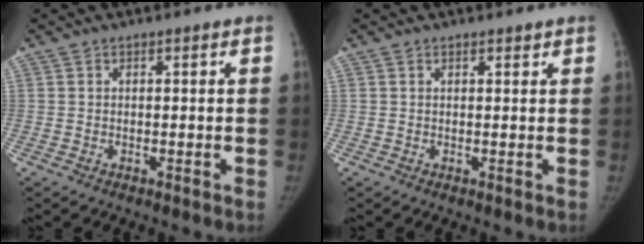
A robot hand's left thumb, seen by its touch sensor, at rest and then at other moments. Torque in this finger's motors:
{"motor_torque": [0.06, 0.07, 0.51, -0.23, -0.08]}